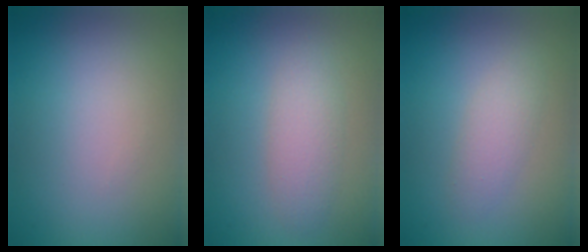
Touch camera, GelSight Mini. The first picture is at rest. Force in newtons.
{"total": 2.4, "press": 2.4, "slide": 0.1}
{"total": 1.9, "press": 1.9, "slide": 0.1}